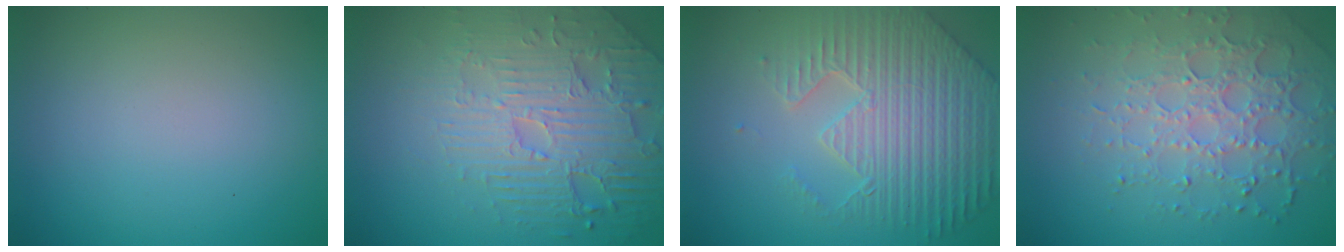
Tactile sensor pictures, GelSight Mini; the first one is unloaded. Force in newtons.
{"total": 4.9, "press": 4.6, "slide": 1.8}
{"total": 7.5, "press": 5.6, "slide": 4.9}
{"total": 4.9, "press": 4.3, "slide": 2.4}